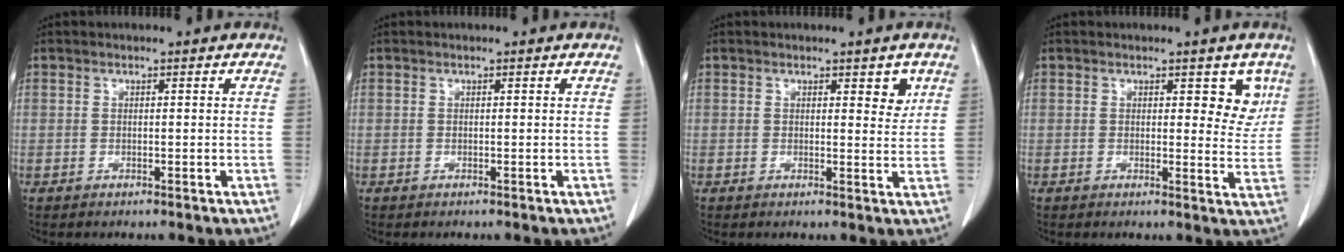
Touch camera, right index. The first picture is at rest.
{"total": 0.0}
{"total": 2.8, "force": [1.5, 1.1, 2.1], "torque": [-0.021, -0.008, 0.018]}
{"total": 4.7, "force": [2.2, 2.4, 3.3], "torque": [-0.018, -0.006, 0.021]}